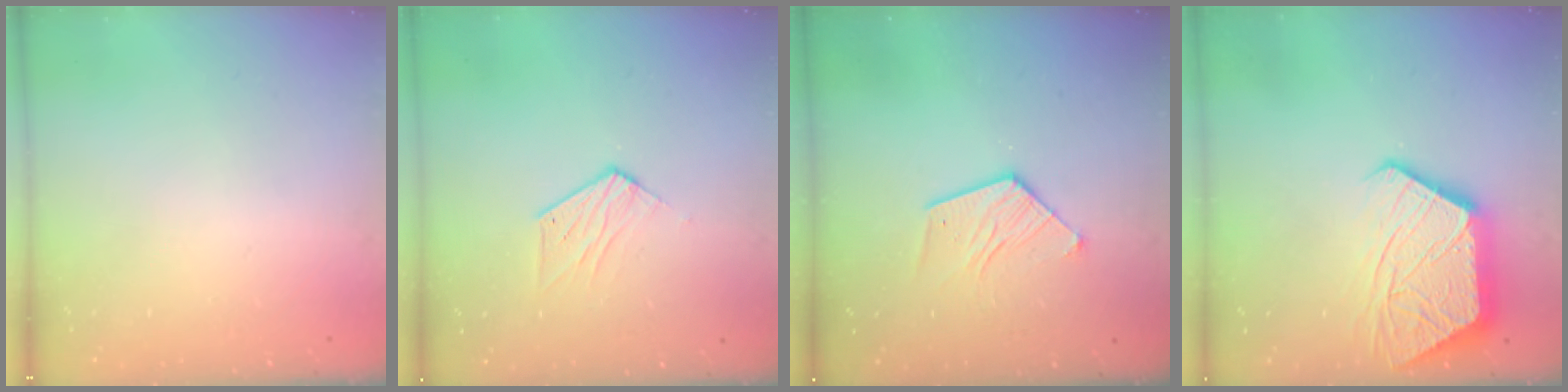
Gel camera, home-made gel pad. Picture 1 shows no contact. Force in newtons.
{"total": 6.3, "press": 6.3, "slide": 0.5}
{"total": 10.2, "press": 10.2, "slide": 0.7}
{"total": 14.6, "press": 14.5, "slide": 1.2}